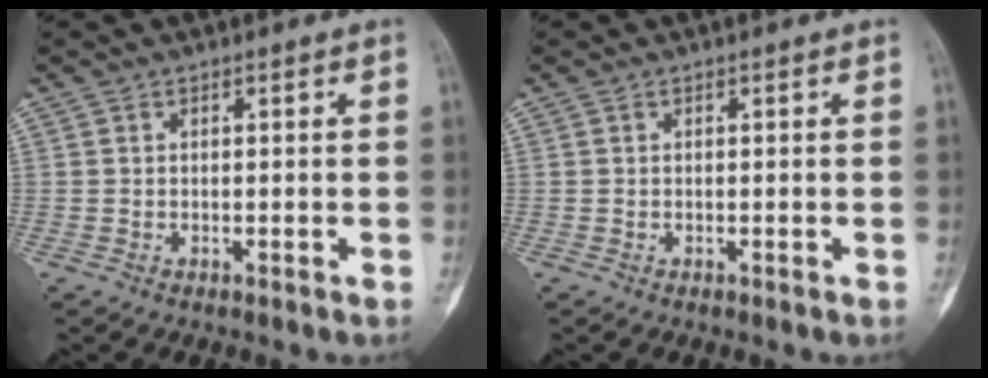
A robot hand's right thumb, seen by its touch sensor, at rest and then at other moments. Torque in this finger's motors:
{"motor_torque": [0.00, 0.00, 0.02, 0.02, 0.00]}